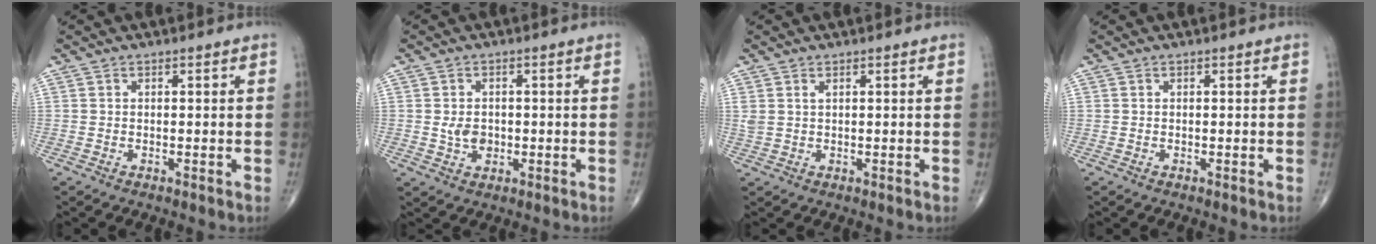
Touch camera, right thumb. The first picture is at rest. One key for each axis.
{"total": 3.4, "fx": -0.2, "fy": 2.6, "fz": 2.2, "tx": -0.029, "ty": 0.001, "tz": 0.001}
{"total": 1.6, "fx": 0.9, "fy": 0.7, "fz": 1.1, "tx": -0.028, "ty": 0.006, "tz": 0.026}
{"total": 0.0}